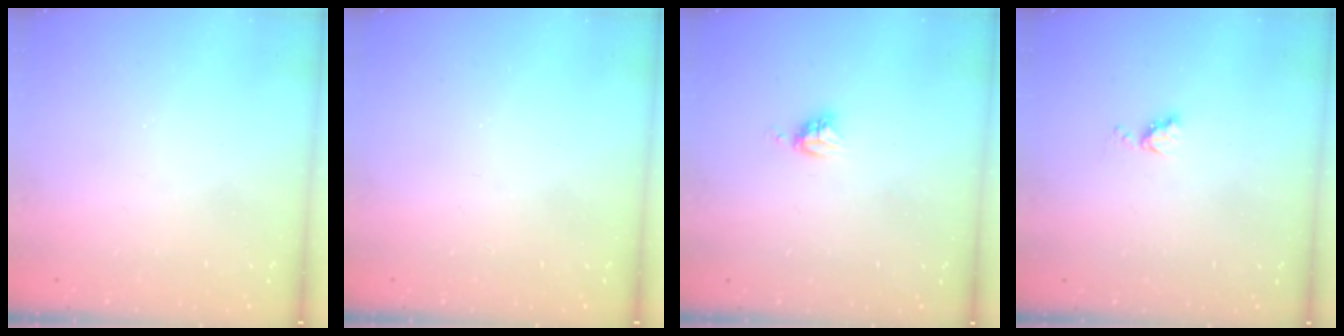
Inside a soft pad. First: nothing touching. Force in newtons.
{"total": 0.0}
{"total": 3.8, "press": 3.8, "slide": 0.4}
{"total": 4.4, "press": 4.3, "slide": 0.5}